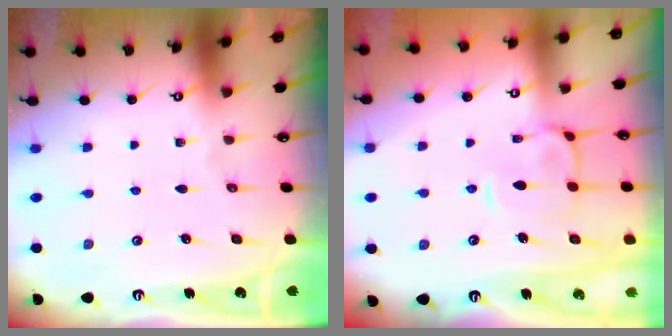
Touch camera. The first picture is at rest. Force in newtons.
{"total": 4.6, "press": 4.5, "slide": 1.3}